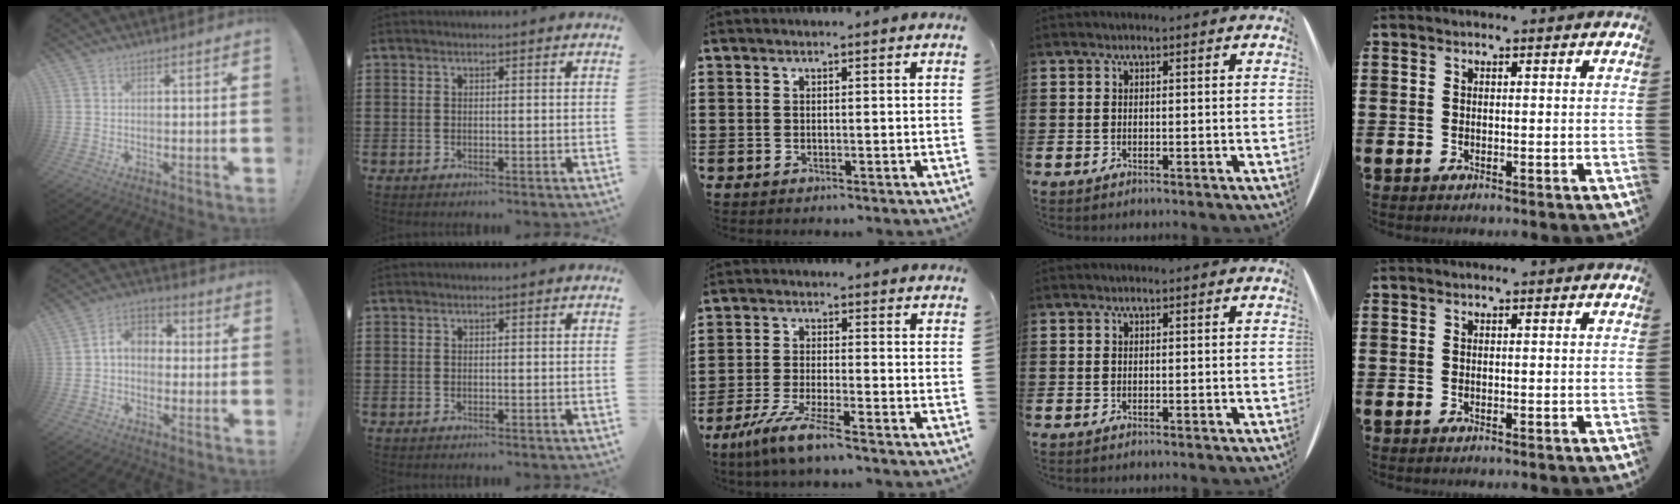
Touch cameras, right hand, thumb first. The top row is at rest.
{"thumb": {"total": 7.6, "force": [0.4, 5.6, 5.1], "torque": [-0.088, 0.019, 0.012]}, "middle": {"total": 6.2, "force": [-4.8, -0.2, 4.0], "torque": [-0.090, -0.020, -0.093]}}